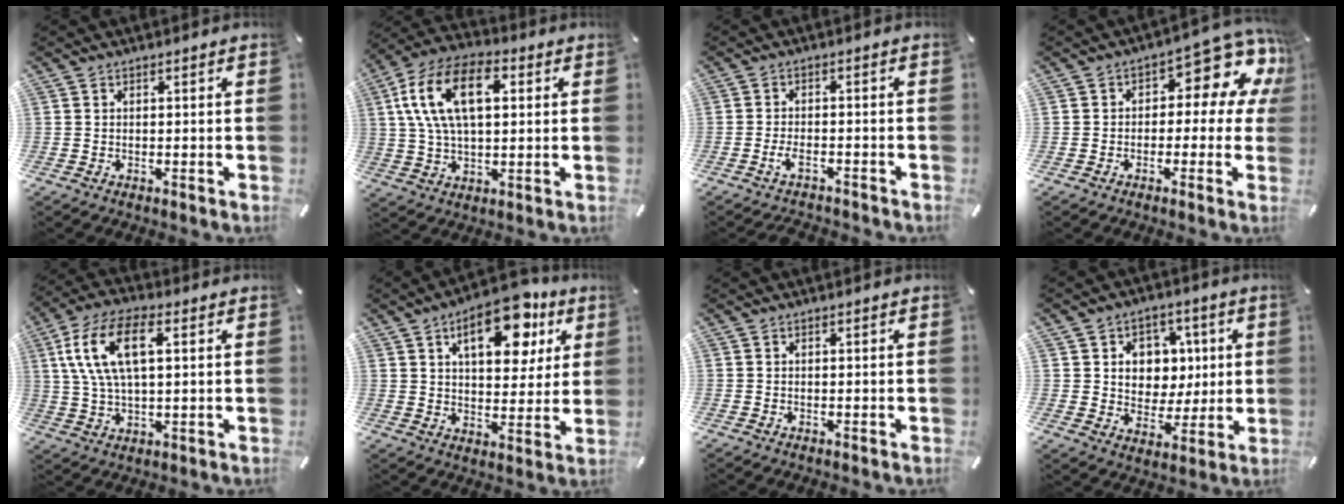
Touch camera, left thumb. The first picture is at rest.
{"total": 15.9, "force": [4.3, 9.1, 12.4], "torque": [-0.269, 0.009, 0.071]}
{"total": 3.4, "force": [-2.4, 1.3, 2.0], "torque": [-0.039, 0.011, -0.047]}
{"total": 11.0, "force": [4.7, 5.7, 8.2], "torque": [-0.097, -0.043, 0.075]}
{"total": 13.4, "force": [4.2, 6.5, 11.0], "torque": [-0.248, 0.007, 0.070]}
{"total": 16.6, "force": [8.3, 8.6, 11.5], "torque": [-0.152, -0.030, 0.134]}
{"total": 0.0}
{"total": 9.4, "force": [1.9, 8.9, 2.5], "torque": [-0.036, -0.011, 0.038]}